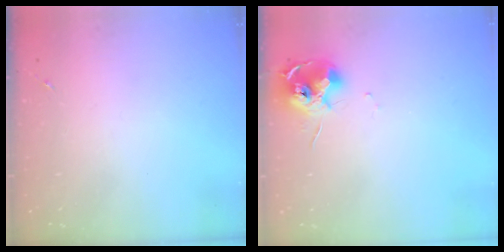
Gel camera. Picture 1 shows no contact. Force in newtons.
{"total": 12.0, "press": 11.9, "slide": 1.3}